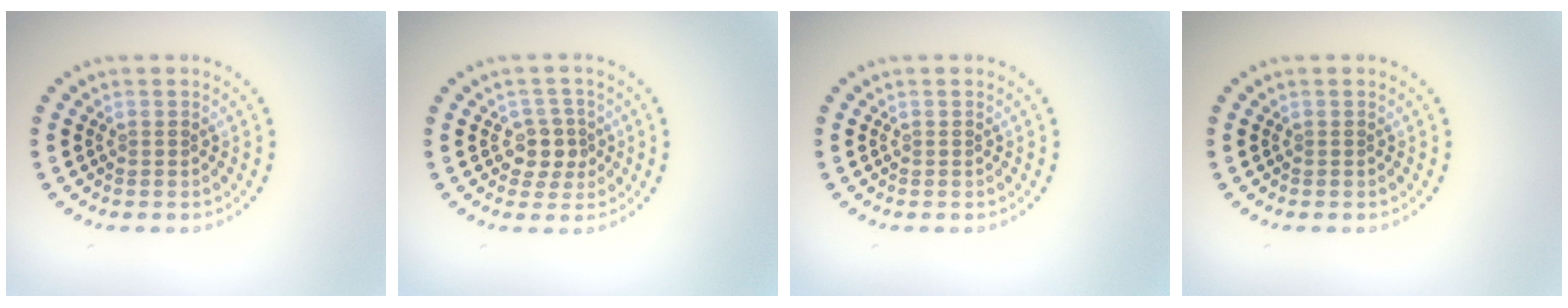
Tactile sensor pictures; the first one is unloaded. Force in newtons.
{"total": 2.5, "press": 2.2, "slide": 1.1}
{"total": 0.0}
{"total": 0.0}